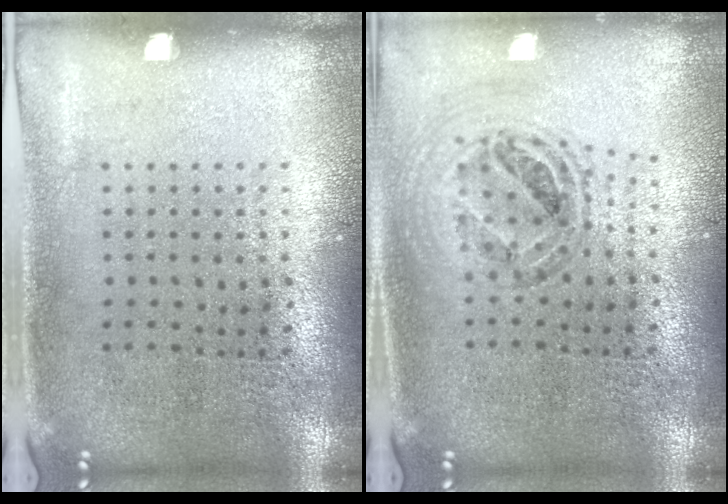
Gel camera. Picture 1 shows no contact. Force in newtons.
{"total": 0.9, "press": 0.9, "slide": 0.0}